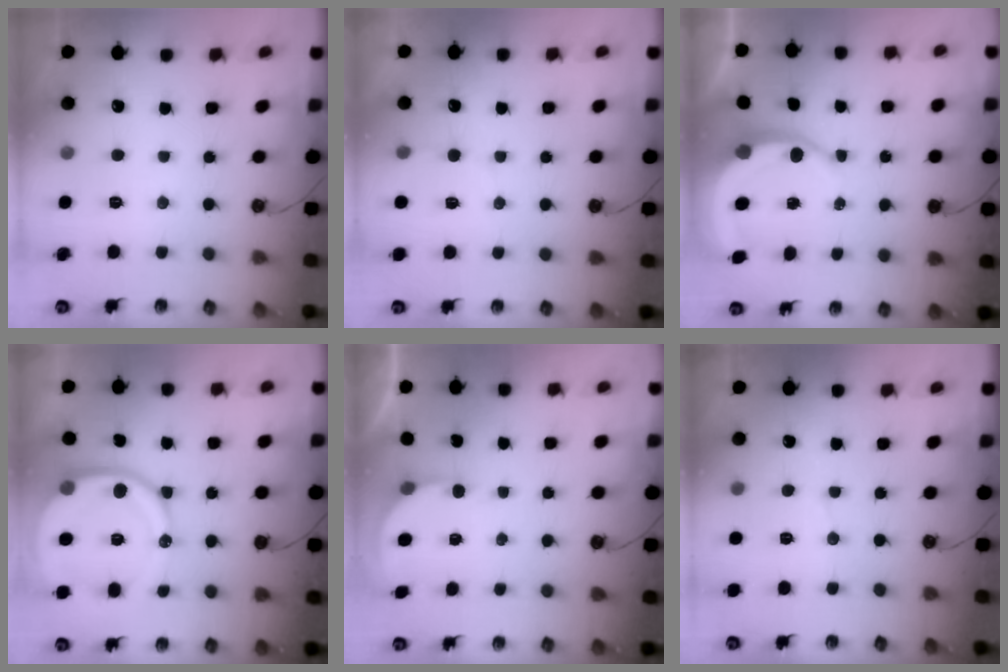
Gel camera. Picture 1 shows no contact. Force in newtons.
{"total": 2.5, "press": 2.5, "slide": 0.1}
{"total": 6.9, "press": 6.9, "slide": 0.8}
{"total": 15.9, "press": 15.8, "slide": 1.7}
{"total": 2.4, "press": 2.4, "slide": 0.3}
{"total": 2.8, "press": 2.8, "slide": 0.4}